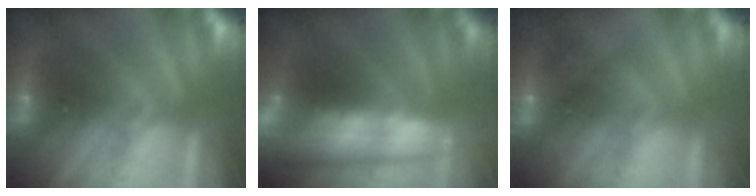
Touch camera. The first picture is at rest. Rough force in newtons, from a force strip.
{"total": 5.9}
{"total": 1.8}